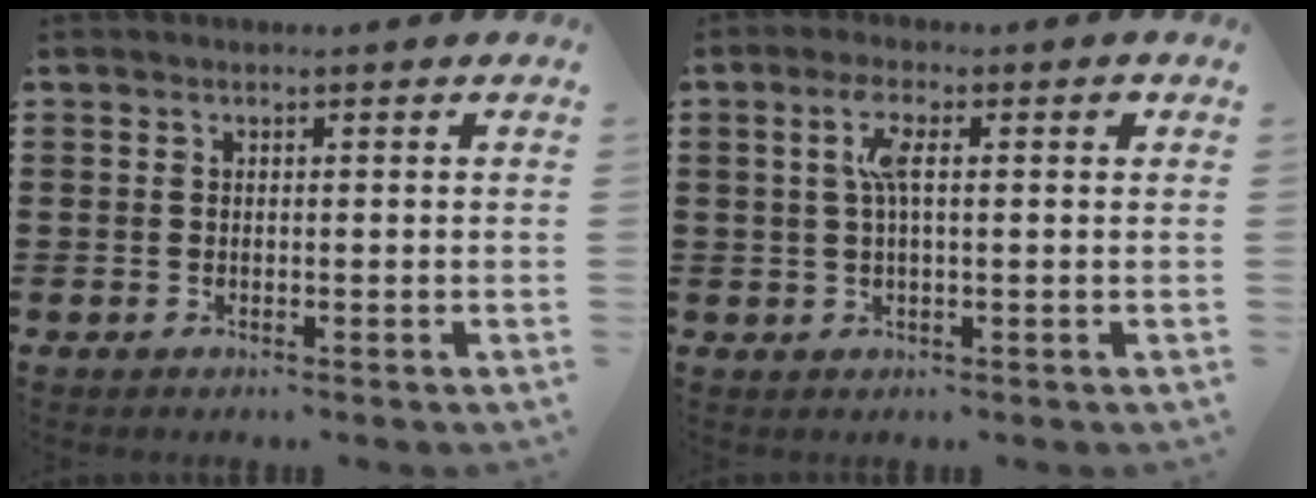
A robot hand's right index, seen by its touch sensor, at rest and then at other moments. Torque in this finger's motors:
{"motor_torque": [0.48, 0.19, 0.51, 0.11]}